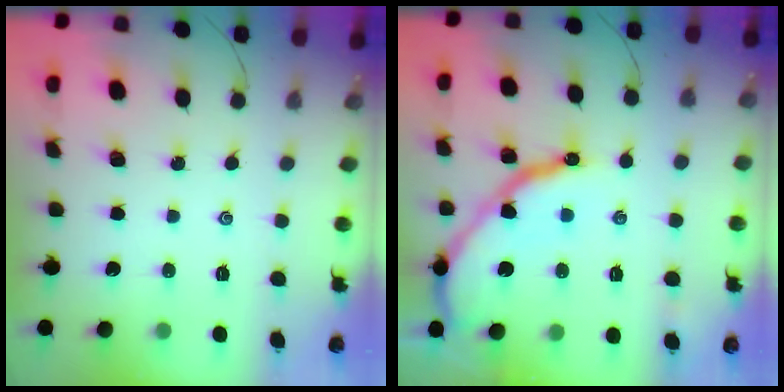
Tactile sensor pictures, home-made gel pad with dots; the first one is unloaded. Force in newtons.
{"total": 14.1, "press": 14.1, "slide": 1.4}